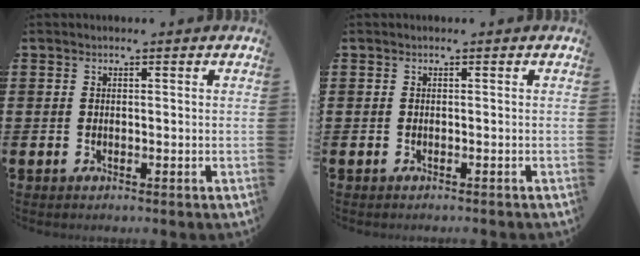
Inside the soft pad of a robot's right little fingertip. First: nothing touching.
{"total": 0.0}